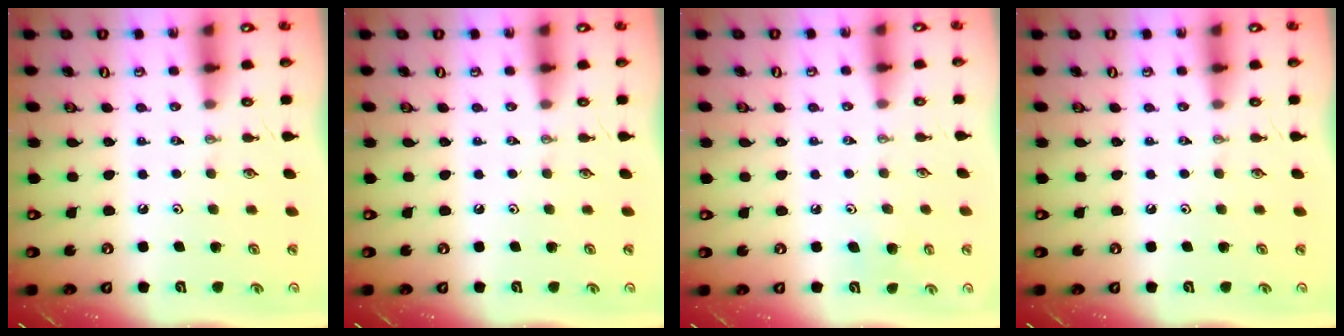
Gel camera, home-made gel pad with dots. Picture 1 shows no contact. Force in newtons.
{"total": 0.0}
{"total": 3.9, "press": 3.9, "slide": 0.4}
{"total": 0.0}